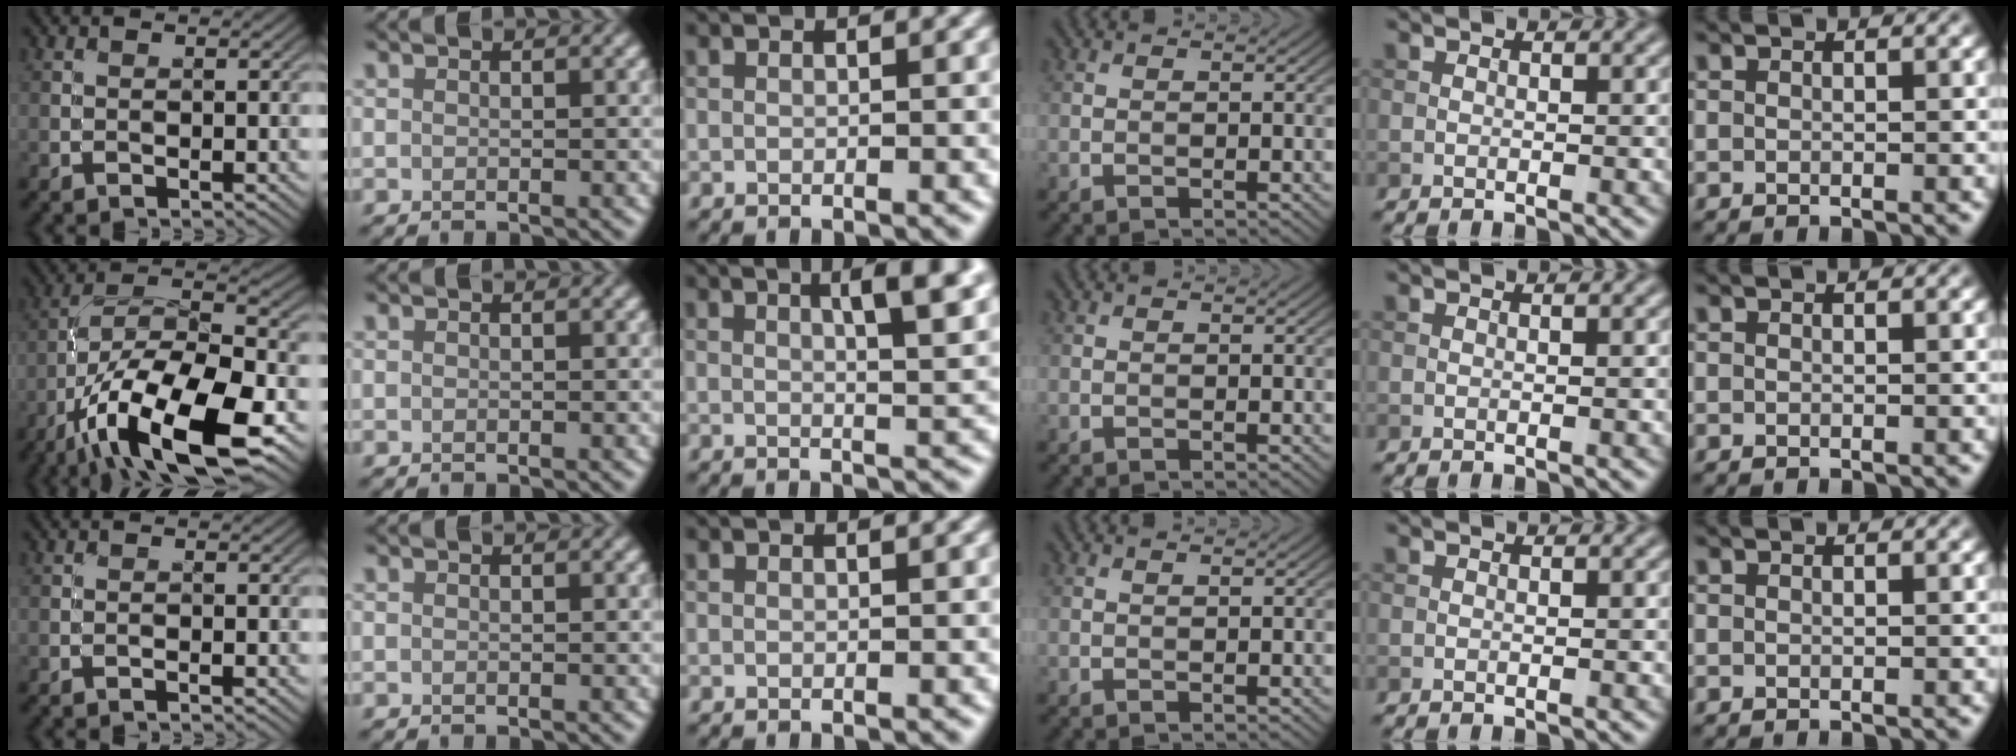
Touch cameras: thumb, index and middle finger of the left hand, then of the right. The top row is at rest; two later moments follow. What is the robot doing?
{"motion": "unscrew", "object": "medicine bottle"}